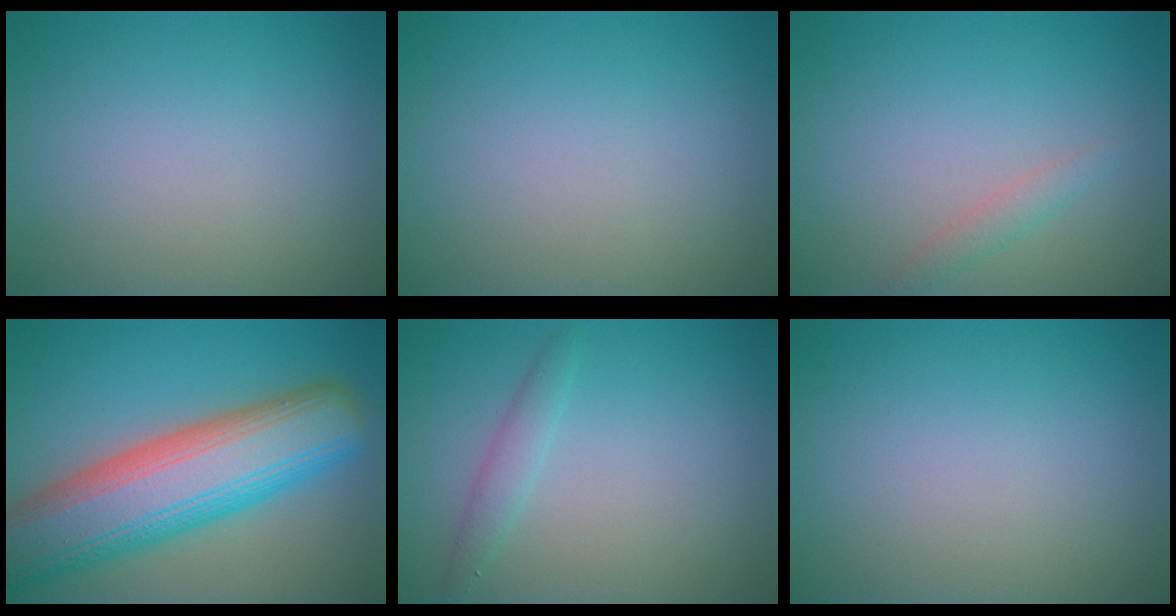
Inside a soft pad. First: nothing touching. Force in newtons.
{"total": 0.0}
{"total": 1.3, "press": 1.3, "slide": 0.2}
{"total": 12.1, "press": 12.1, "slide": 0.7}
{"total": 1.5, "press": 1.5, "slide": 0.1}
{"total": 0.0}